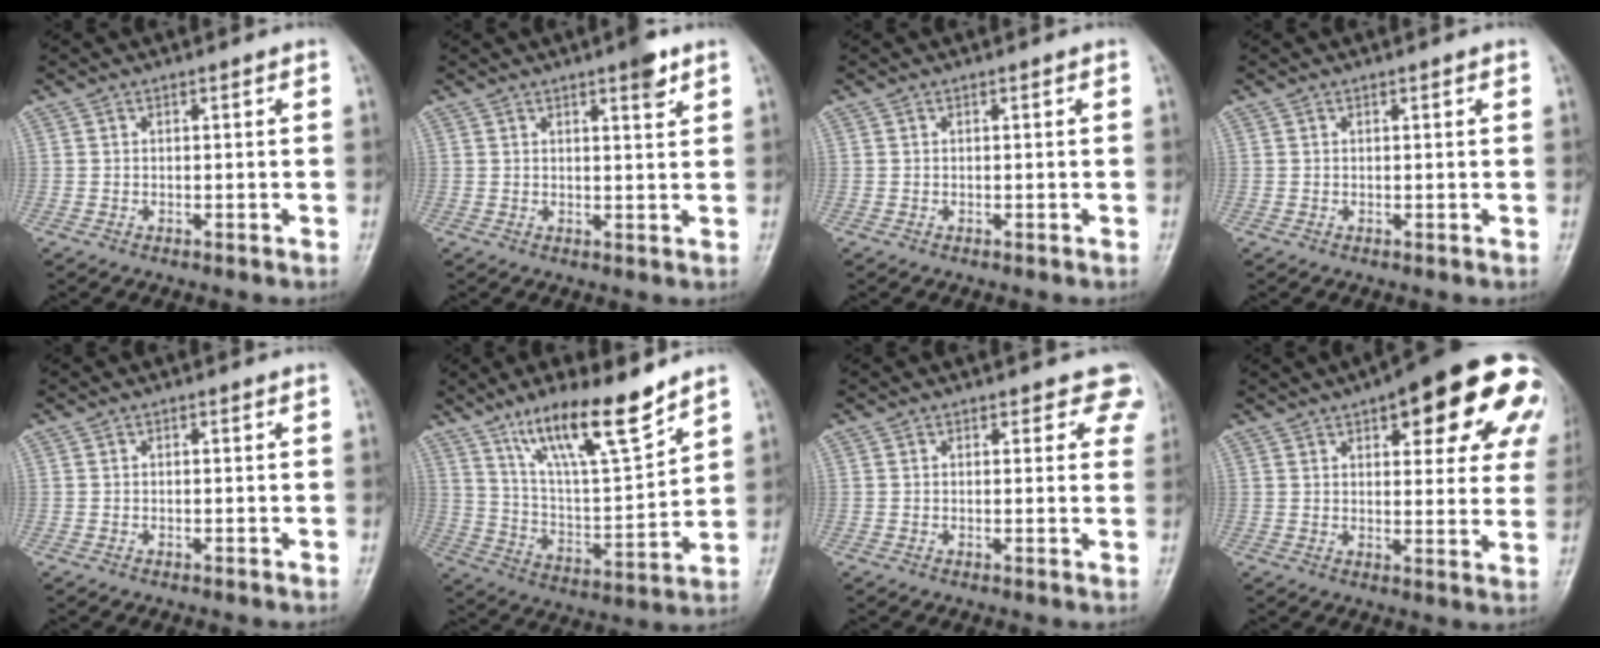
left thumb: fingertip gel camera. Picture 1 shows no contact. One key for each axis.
{"total": 3.8, "fx": 2.5, "fy": 0.8, "fz": 2.8, "tx": -0.034, "ty": -0.014, "tz": 0.034}
{"total": 0.0}
{"total": 0.8, "fx": 0.5, "fy": 0.2, "fz": 0.6, "tx": -0.007, "ty": 0.000, "tz": 0.005}
{"total": 0.0}
{"total": 16.5, "fx": 11.6, "fy": 3.6, "fz": 11.2, "tx": -0.175, "ty": -0.066, "tz": 0.218}
{"total": 5.1, "fx": 4.1, "fy": 2.7, "fz": 1.6, "tx": 0.025, "ty": -0.014, "tz": 0.028}
{"total": 22.1, "fx": 10.4, "fy": 8.2, "fz": 17.7, "tx": -0.196, "ty": -0.006, "tz": 0.125}